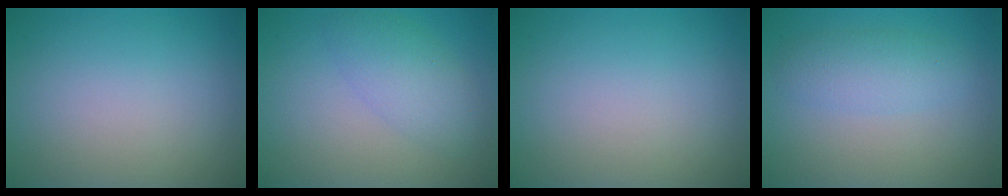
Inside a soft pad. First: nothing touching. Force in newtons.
{"total": 3.5, "press": 3.4, "slide": 0.1}
{"total": 0.0}
{"total": 2.7, "press": 2.7, "slide": 0.0}